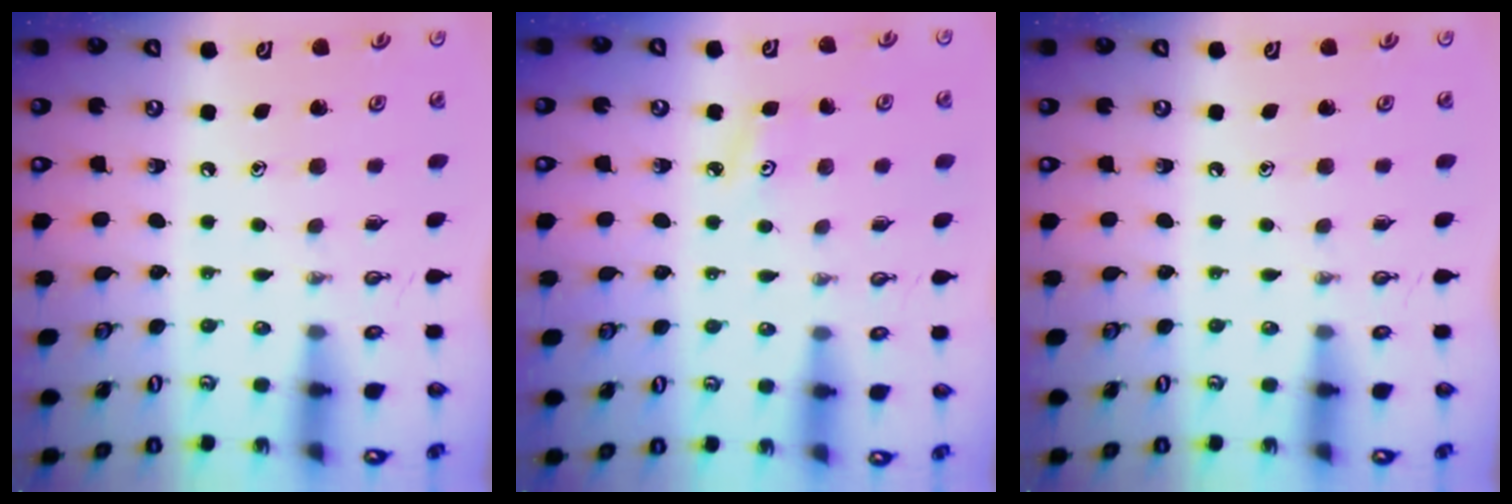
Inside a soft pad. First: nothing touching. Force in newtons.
{"total": 2.6, "press": 2.6, "slide": 0.3}
{"total": 0.0}